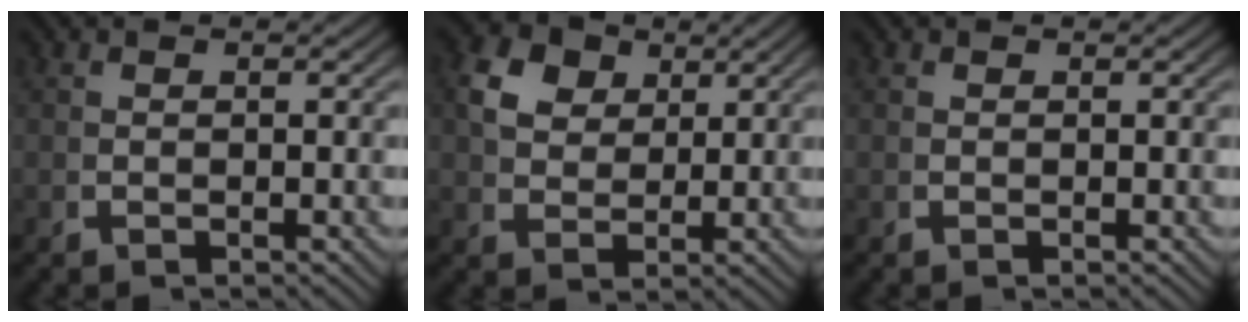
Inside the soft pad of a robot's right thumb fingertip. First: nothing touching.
{"total": 6.3, "force": [2.9, 4.6, 3.2], "torque": [-0.071, -0.005, 0.054]}
{"total": 0.0}